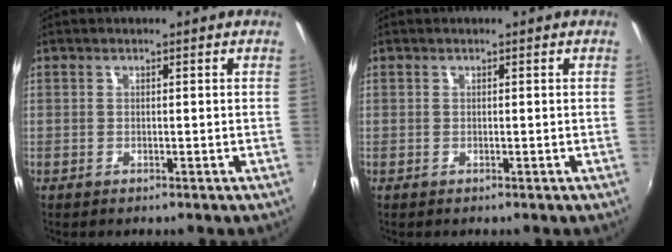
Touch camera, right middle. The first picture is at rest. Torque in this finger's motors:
{"motor_torque": [0.24, -0.37, 0.05, 0.00]}